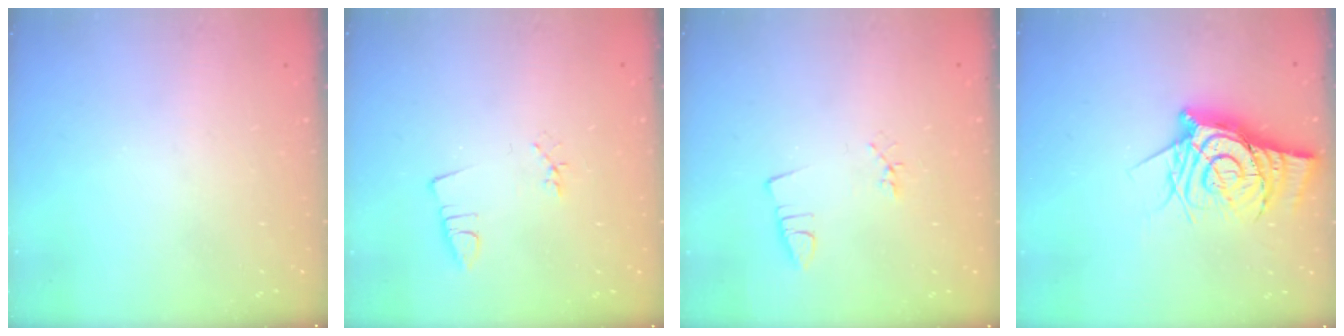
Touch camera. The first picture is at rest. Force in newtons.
{"total": 2.2, "press": 1.7, "slide": 1.4}
{"total": 2.4, "press": 1.9, "slide": 1.5}
{"total": 12.2, "press": 12.2, "slide": 1.2}